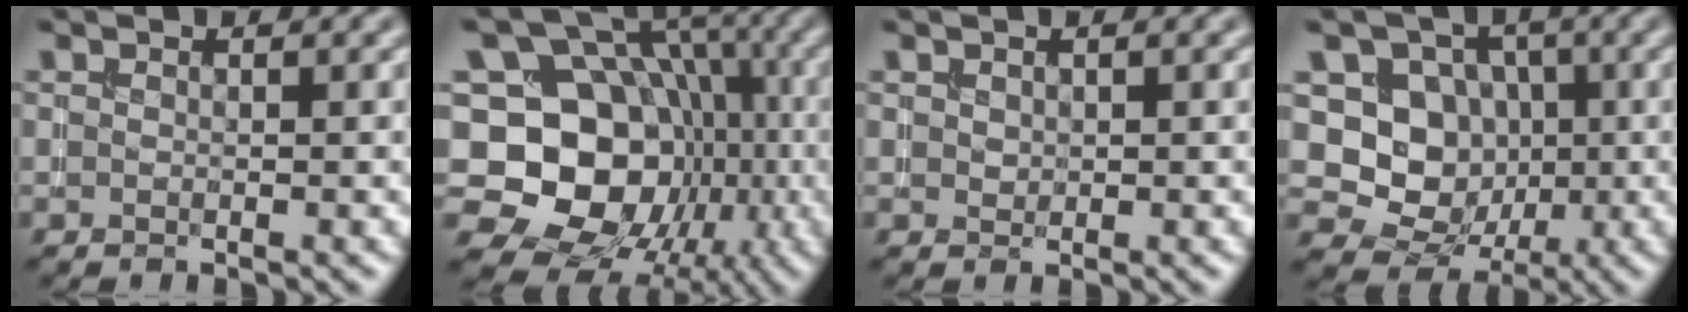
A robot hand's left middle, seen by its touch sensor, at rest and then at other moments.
{"total": 17.5, "force": [-2.2, 14.9, 8.9], "torque": [-0.152, 0.012, -0.056]}
{"total": 0.7, "force": [0.3, 0.5, 0.2], "torque": [-0.004, -0.004, 0.010]}
{"total": 7.4, "force": [0.3, 6.6, 3.2], "torque": [-0.043, -0.006, -0.016]}